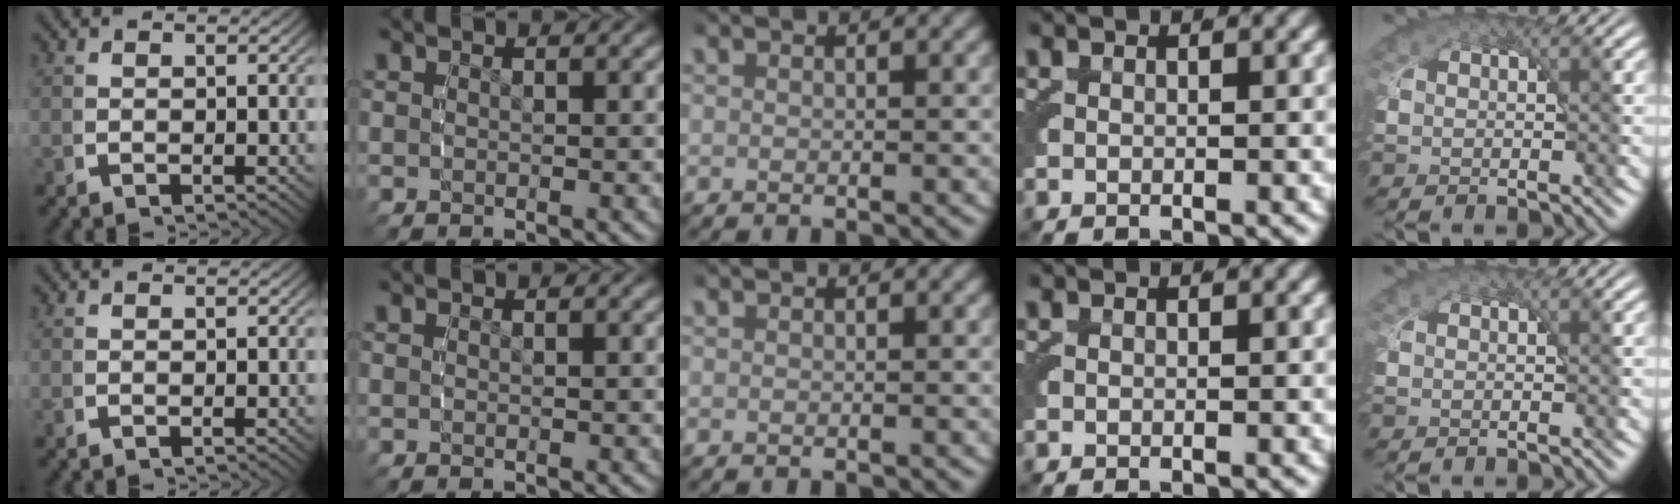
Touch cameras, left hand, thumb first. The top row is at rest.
{}